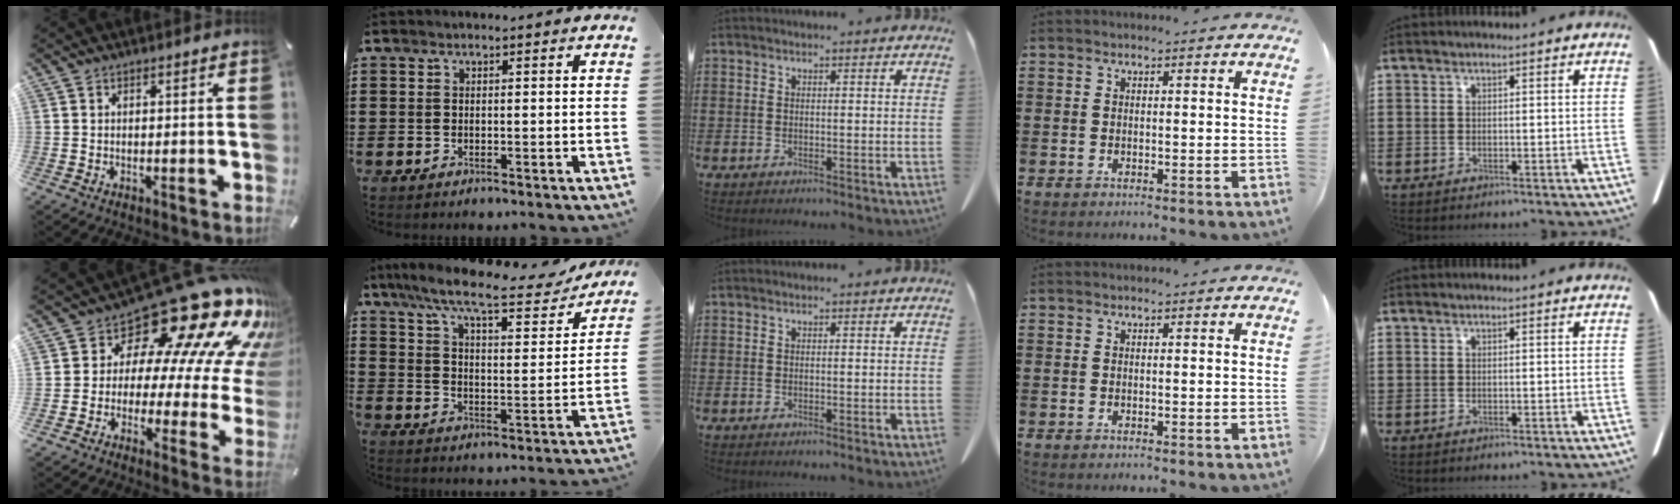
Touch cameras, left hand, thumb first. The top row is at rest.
{"thumb": {"total": 22.5, "force": [16.0, 9.8, 12.4], "torque": [-0.173, -0.139, 0.271]}, "index": {"total": 10.1, "force": [8.2, 1.2, 5.7], "torque": [-0.134, -0.044, 0.134]}}